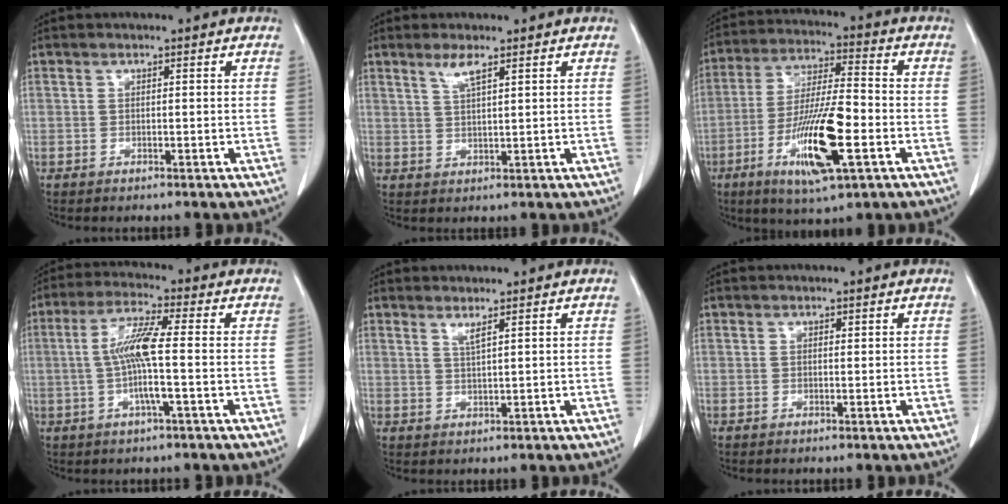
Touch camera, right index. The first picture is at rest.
{"total": 2.8, "force": [1.9, 0.1, 2.1], "torque": [-0.048, -0.001, 0.039]}
{"total": 14.7, "force": [-5.1, 2.2, 13.6], "torque": [-0.259, -0.016, -0.089]}
{"total": 8.0, "force": [-0.7, -0.1, 8.0], "torque": [-0.160, 0.005, -0.017]}
{"total": 1.6, "force": [1.1, -0.3, 1.1], "torque": [-0.024, -0.009, 0.024]}
{"total": 0.0}